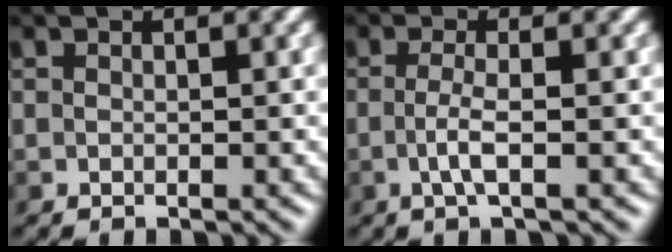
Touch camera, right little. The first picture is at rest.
{"total": 1.9, "force": [-0.7, 0.0, 1.8], "torque": [-0.043, 0.002, -0.013]}